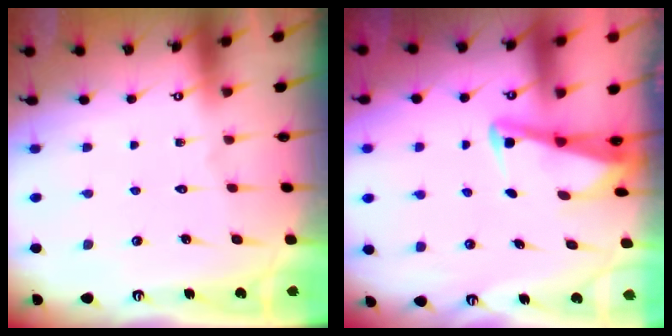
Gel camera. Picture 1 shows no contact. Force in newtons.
{"total": 3.0, "press": 2.9, "slide": 0.3}